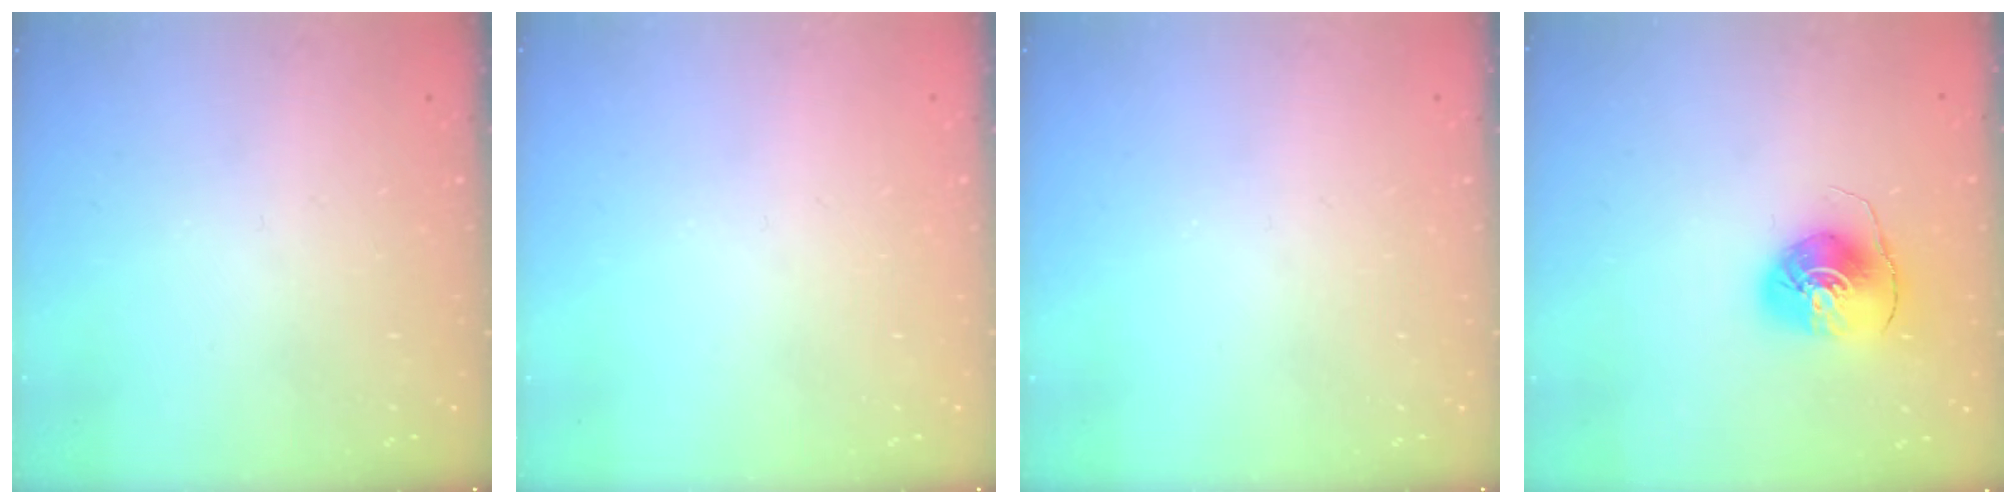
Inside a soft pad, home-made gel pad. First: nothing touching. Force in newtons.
{"total": 0.0}
{"total": 0.0}
{"total": 7.7, "press": 7.7, "slide": 0.7}